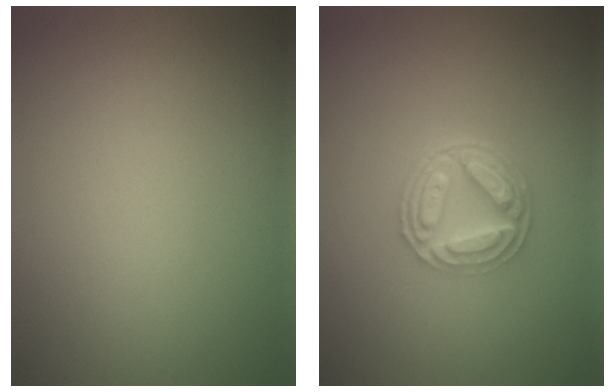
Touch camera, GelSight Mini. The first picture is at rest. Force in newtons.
{"total": 4.6, "press": 3.7, "slide": 2.7}